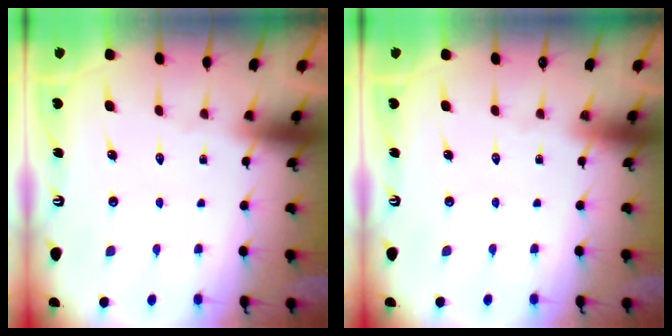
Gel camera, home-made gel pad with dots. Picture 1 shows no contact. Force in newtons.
{"total": 0.0}